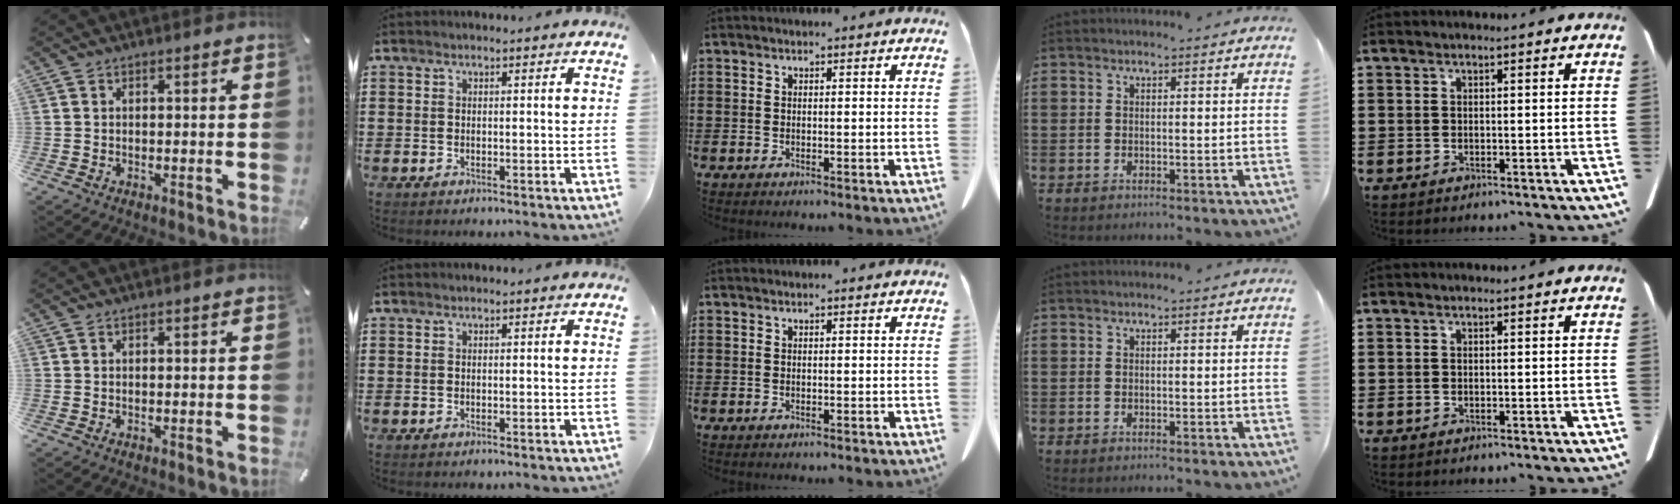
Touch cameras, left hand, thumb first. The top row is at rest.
{}